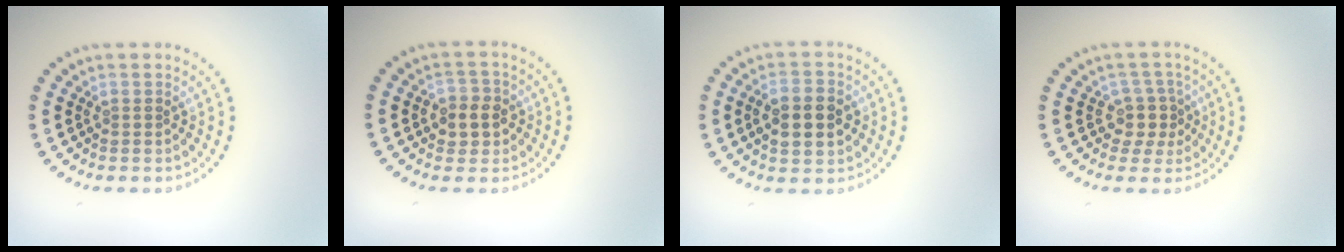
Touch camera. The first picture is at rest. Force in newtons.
{"total": 2.6, "press": 2.6, "slide": 0.7}
{"total": 4.7, "press": 4.7, "slide": 0.2}
{"total": 2.5, "press": 1.9, "slide": 1.6}